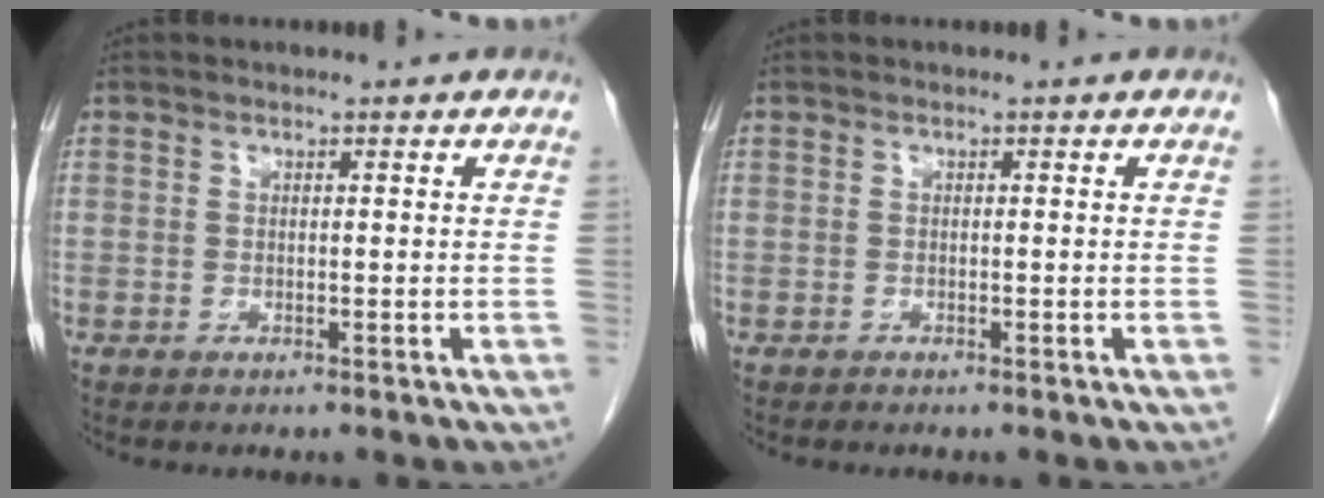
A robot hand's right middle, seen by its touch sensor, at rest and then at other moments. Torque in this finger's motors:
{"motor_torque": [0.76, -0.58, 0.01, 0.01]}